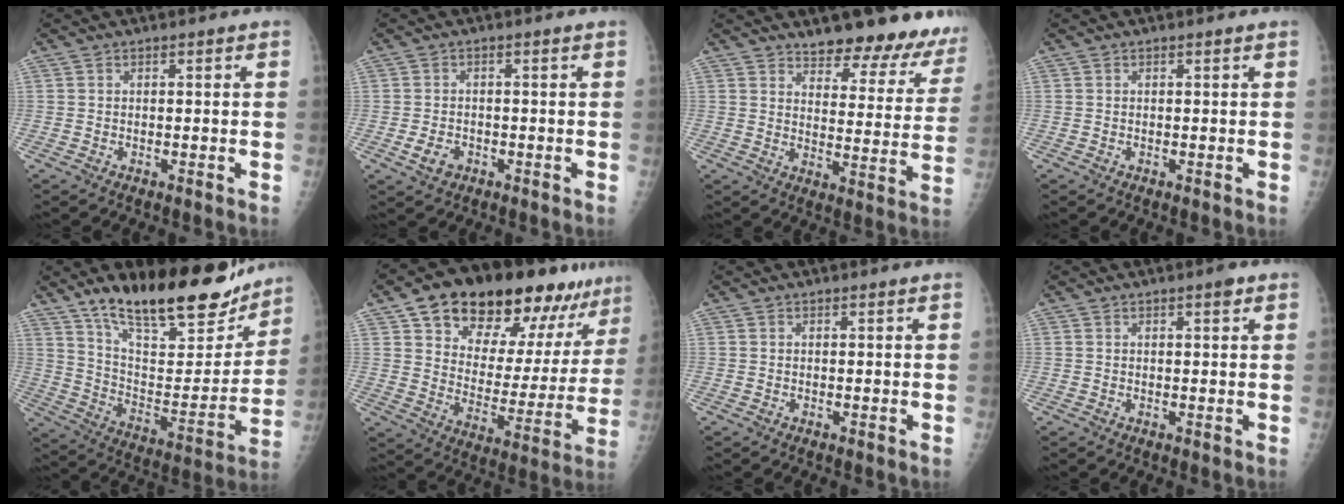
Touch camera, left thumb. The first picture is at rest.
{"total": 3.0, "force": [-1.1, 2.2, 1.8], "torque": [-0.031, 0.001, -0.016]}
{"total": 16.8, "force": [14.4, 5.7, 6.6], "torque": [-0.033, -0.095, 0.172]}
{"total": 0.0}
{"total": 26.9, "force": [19.5, 9.4, 15.9], "torque": [-0.206, -0.078, 0.314]}
{"total": 25.2, "force": [16.9, 12.2, 14.2], "torque": [-0.167, -0.050, 0.249]}
{"total": 0.0}
{"total": 1.4, "force": [0.9, 0.3, 1.1], "torque": [-0.015, -0.002, 0.010]}